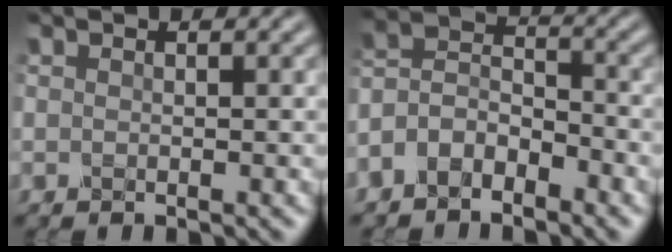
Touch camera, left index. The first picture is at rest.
{"total": 4.4, "force": [-3.0, 2.4, 2.2], "torque": [-0.044, 0.008, -0.070]}